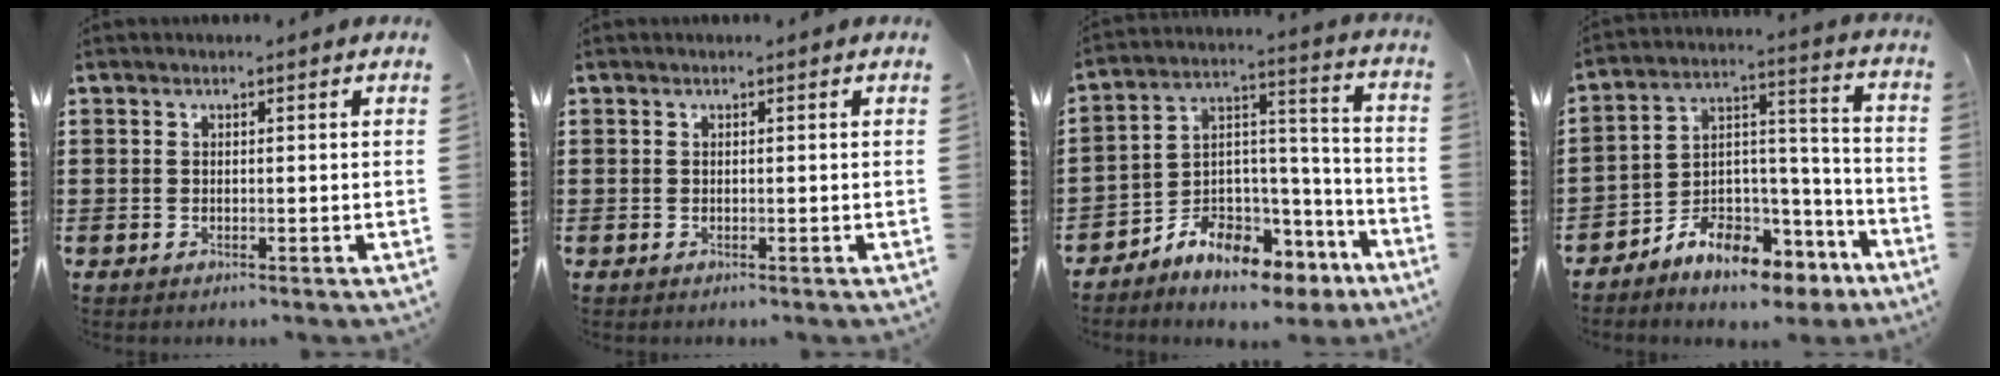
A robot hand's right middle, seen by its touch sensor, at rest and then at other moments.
{"total": 0.0}
{"total": 7.9, "force": [-6.8, 3.5, 1.8], "torque": [-0.034, 0.015, -0.125]}
{"total": 8.2, "force": [-7.0, 3.4, 2.4], "torque": [-0.040, 0.020, -0.131]}